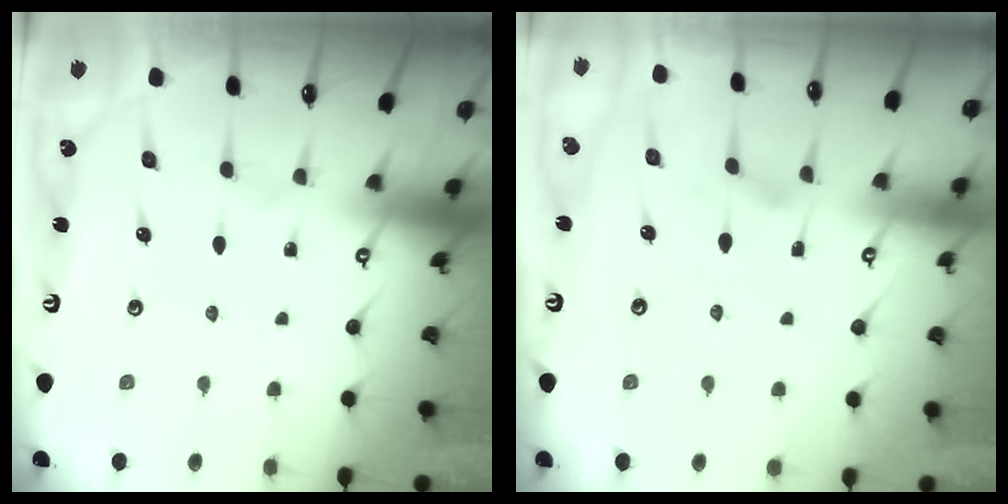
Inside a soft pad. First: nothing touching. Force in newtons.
{"total": 3.2, "press": 3.1, "slide": 1.0}